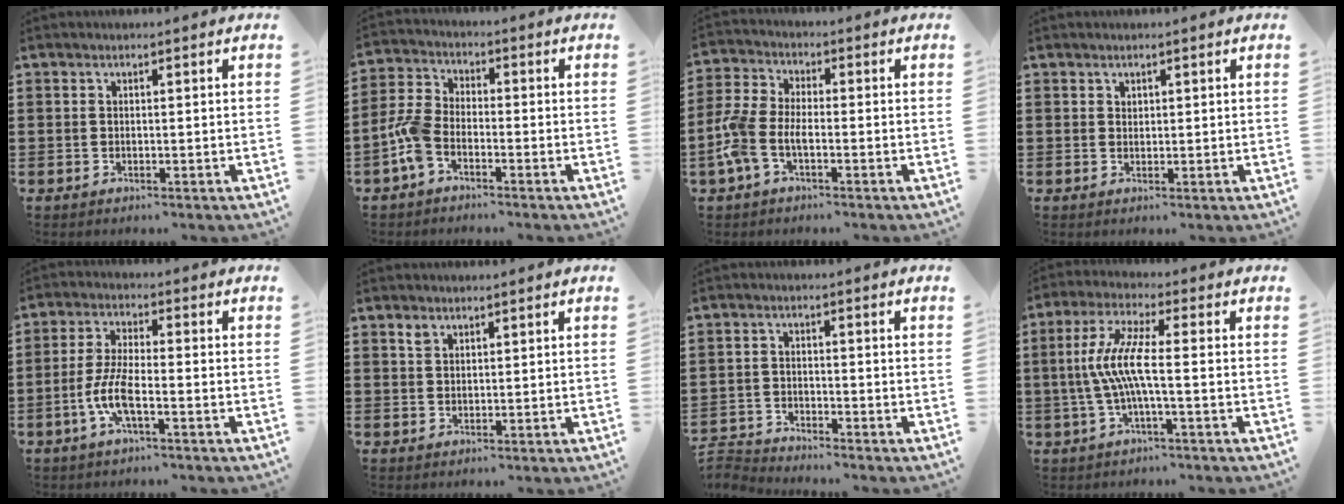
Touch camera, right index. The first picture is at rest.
{"total": 5.6, "force": [-3.3, 2.9, 3.5], "torque": [-0.104, -0.003, -0.074]}
{"total": 5.6, "force": [-2.5, 2.6, 4.3], "torque": [-0.124, -0.007, -0.058]}
{"total": 0.9, "force": [0.6, 0.6, 0.2], "torque": [-0.005, 0.002, 0.013]}
{"total": 6.7, "force": [-2.5, 1.8, 6.0], "torque": [-0.142, -0.014, -0.054]}
{"total": 1.6, "force": [1.2, 0.9, 0.4], "torque": [-0.010, 0.002, 0.024]}
{"total": 3.0, "force": [-3.0, 0.2, -0.2], "torque": [-0.012, -0.003, -0.068]}
{"total": 8.3, "force": [-0.9, 1.0, 8.2], "torque": [-0.188, -0.017, -0.031]}